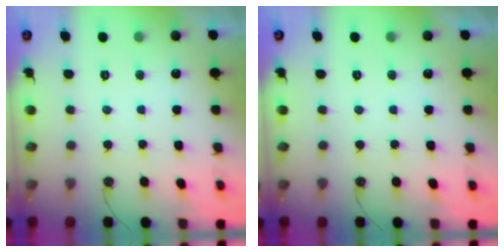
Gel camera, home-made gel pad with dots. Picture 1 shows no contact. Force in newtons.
{"total": 0.0}